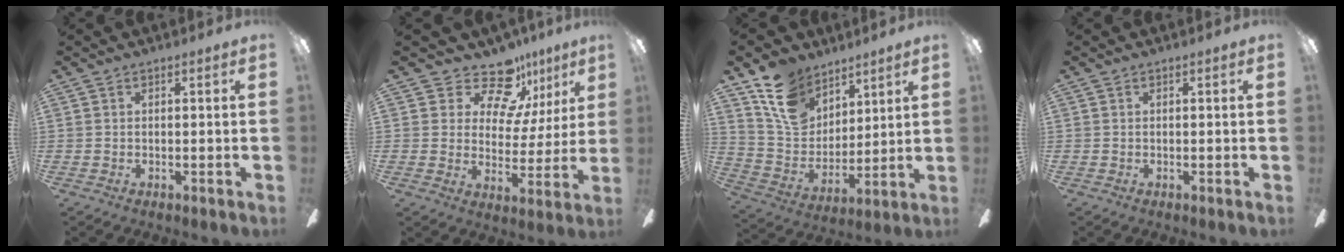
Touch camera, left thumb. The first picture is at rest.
{"total": 14.1, "force": [10.7, 7.1, 5.7], "torque": [-0.091, -0.080, 0.193]}
{"total": 15.5, "force": [10.3, 10.3, 5.5], "torque": [-0.113, -0.050, 0.204]}
{"total": 0.0}